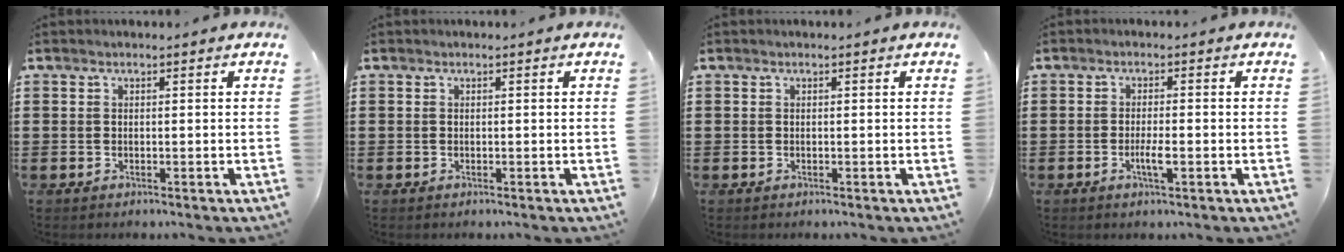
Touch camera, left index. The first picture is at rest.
{"total": 0.0}
{"total": 0.0}
{"total": 3.0, "force": [-0.9, 0.4, 2.8], "torque": [-0.056, -0.002, -0.017]}